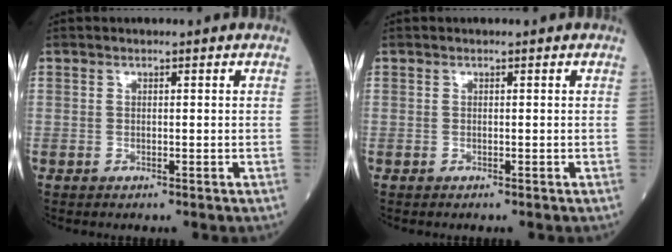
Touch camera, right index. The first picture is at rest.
{"total": 0.0}